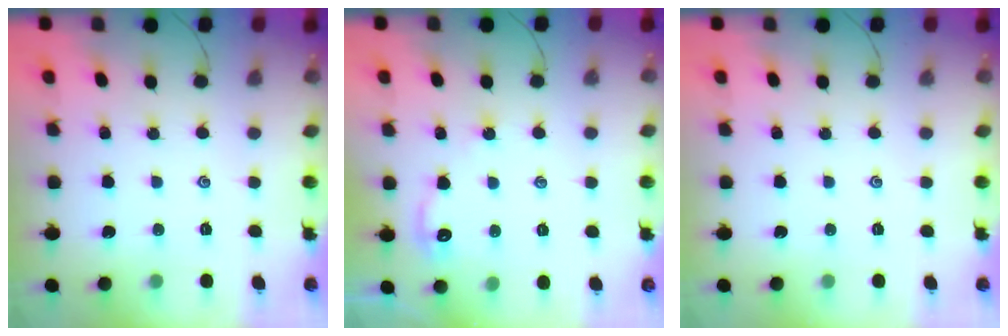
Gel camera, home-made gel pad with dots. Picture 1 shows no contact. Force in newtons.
{"total": 3.1, "press": 3.0, "slide": 0.5}
{"total": 0.0}